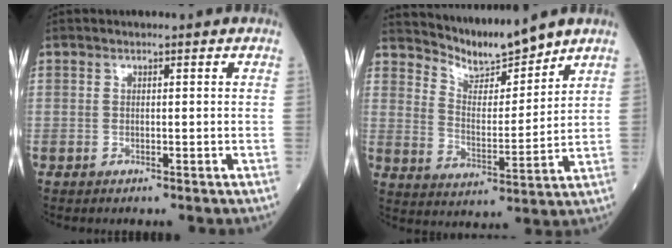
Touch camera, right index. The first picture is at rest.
{"total": 8.3, "force": [8.2, 0.0, 1.1], "torque": [-0.032, -0.003, 0.166]}